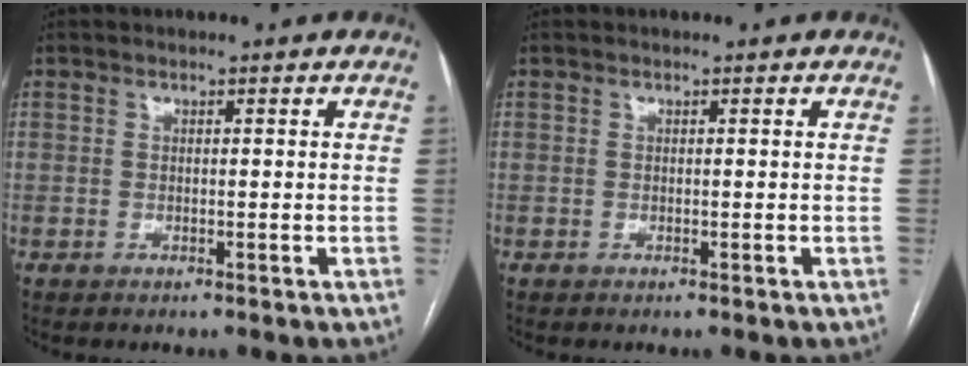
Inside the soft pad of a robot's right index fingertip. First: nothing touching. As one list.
[{"total": 0.0}]